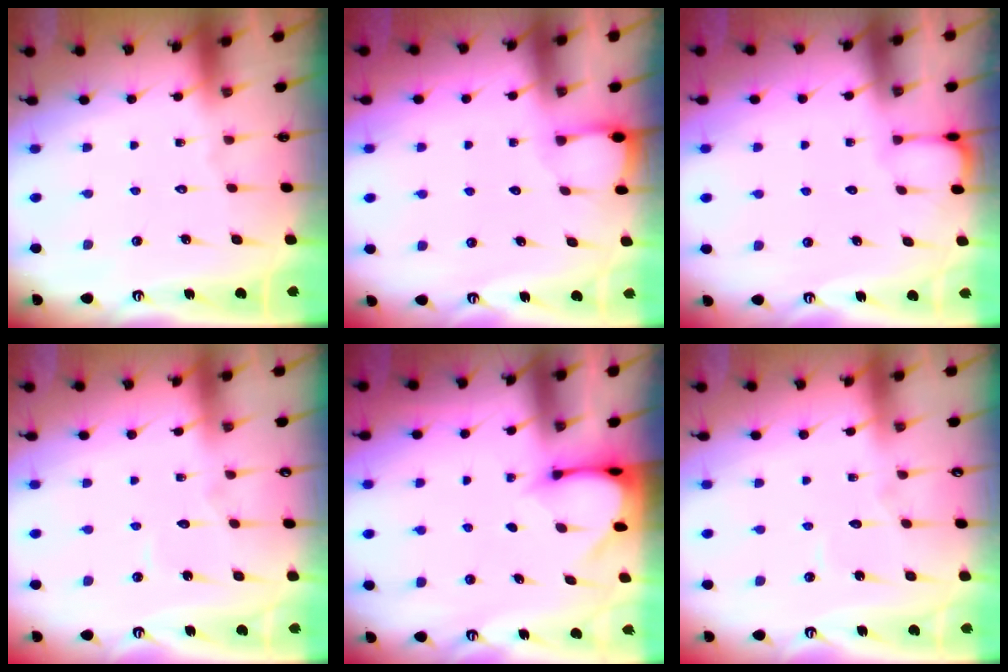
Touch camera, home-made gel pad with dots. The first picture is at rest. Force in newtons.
{"total": 2.0, "press": 2.0, "slide": 0.2}
{"total": 0.9, "press": 0.9, "slide": 0.0}
{"total": 2.5, "press": 2.5, "slide": 0.2}
{"total": 3.4, "press": 3.4, "slide": 0.3}
{"total": 2.5, "press": 2.5, "slide": 0.2}